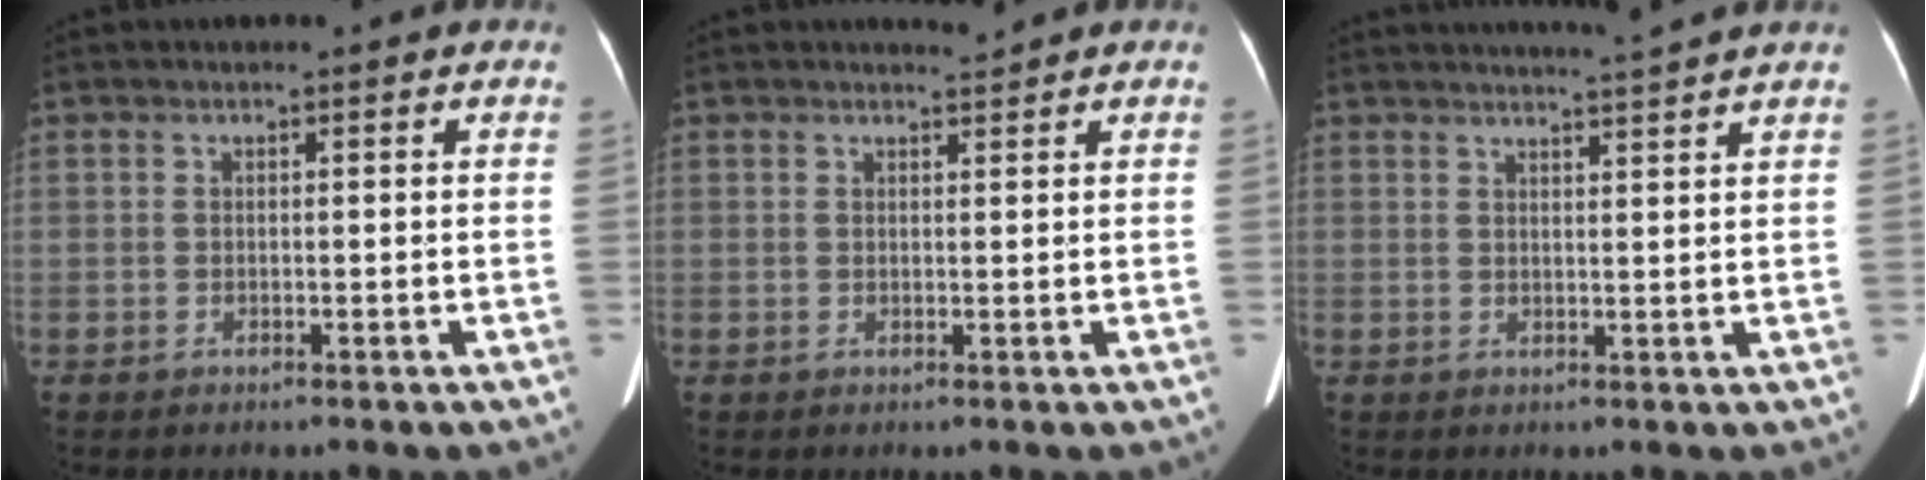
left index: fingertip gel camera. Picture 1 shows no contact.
{"total": 1.0, "force": [1.0, -0.3, -0.1], "torque": [-0.004, -0.008, 0.018]}
{"total": 6.2, "force": [5.6, -1.6, 2.1], "torque": [-0.028, 0.000, 0.069]}